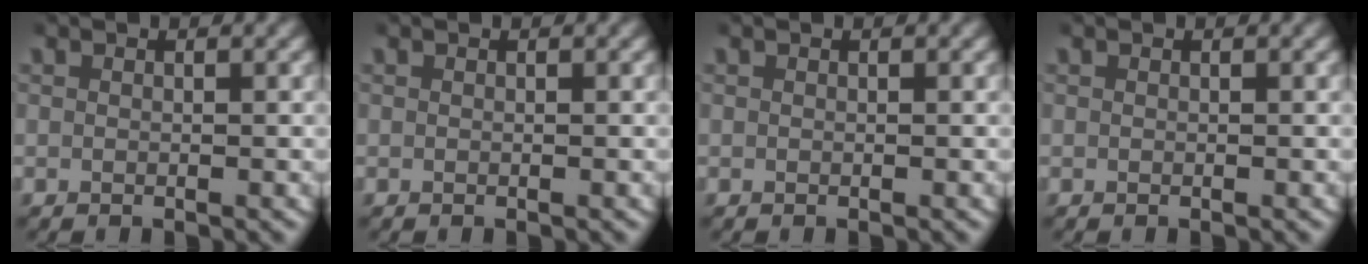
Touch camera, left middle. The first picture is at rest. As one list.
[{"total": 0.0}, {"total": 0.0}, {"total": 0.0}]